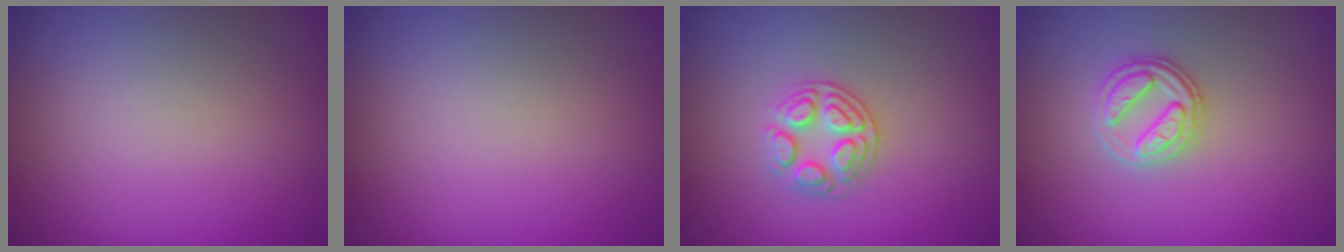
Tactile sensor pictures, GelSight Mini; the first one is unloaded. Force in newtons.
{"total": 0.0}
{"total": 2.7, "press": 2.6, "slide": 0.7}
{"total": 2.7, "press": 2.6, "slide": 0.8}